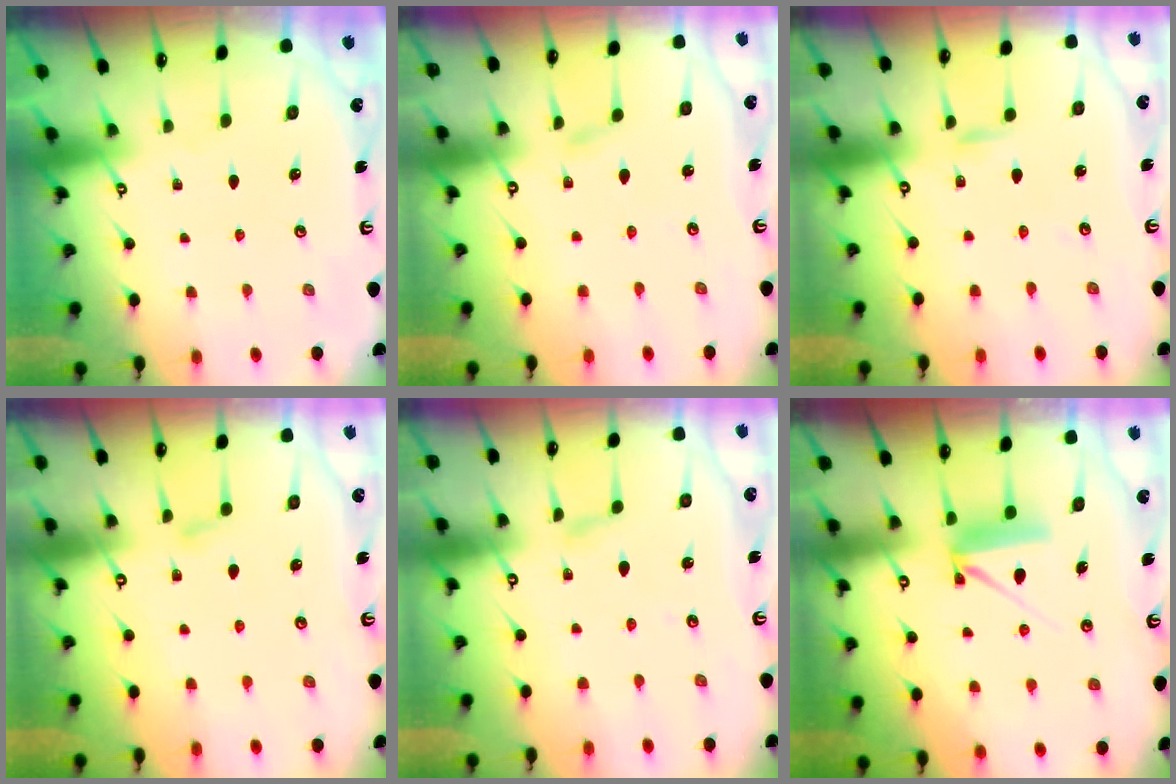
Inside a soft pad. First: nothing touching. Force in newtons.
{"total": 1.3, "press": 1.3, "slide": 0.1}
{"total": 2.4, "press": 2.4, "slide": 0.1}
{"total": 4.3, "press": 4.2, "slide": 0.6}
{"total": 2.4, "press": 2.4, "slide": 0.3}
{"total": 7.7, "press": 7.7, "slide": 0.3}